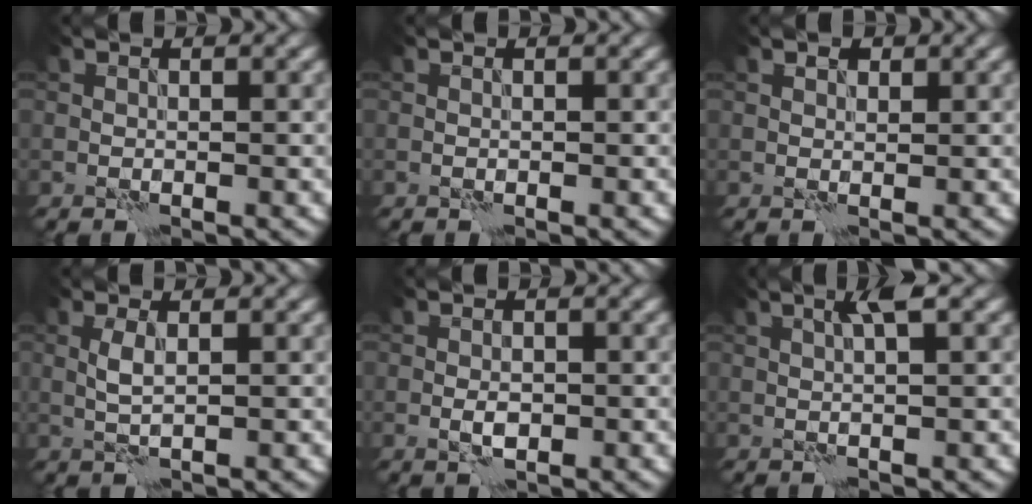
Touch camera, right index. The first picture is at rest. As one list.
[{"total": 0.0}, {"total": 0.9, "force": [0.6, 0.5, 0.4], "torque": [-0.005, 0.002, 0.009]}, {"total": 1.6, "force": [0.3, 0.4, 1.6], "torque": [-0.038, 0.005, 0.006]}, {"total": 1.3, "force": [-0.3, 0.7, 1.1], "torque": [-0.020, 0.003, -0.006]}, {"total": 2.4, "force": [1.1, 0.0, 2.1], "torque": [-0.040, 0.007, 0.018]}]